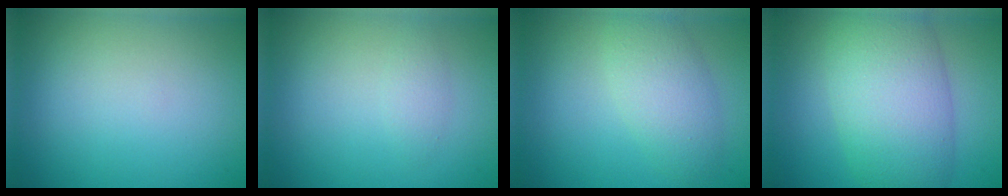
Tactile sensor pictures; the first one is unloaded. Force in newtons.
{"total": 1.1, "press": 1.1, "slide": 0.1}
{"total": 3.8, "press": 3.8, "slide": 0.1}
{"total": 9.0, "press": 9.0, "slide": 0.6}